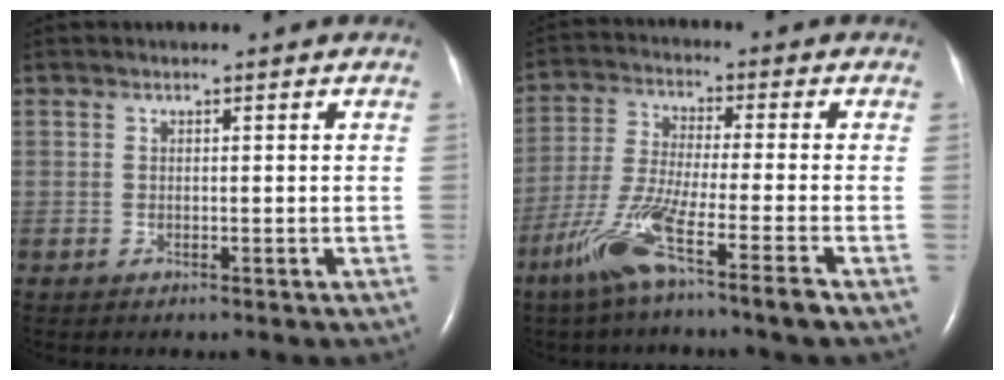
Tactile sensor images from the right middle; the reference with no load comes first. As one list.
[{"total": 10.5, "force": [-6.3, -0.8, 8.4], "torque": [-0.170, -0.028, -0.125]}]